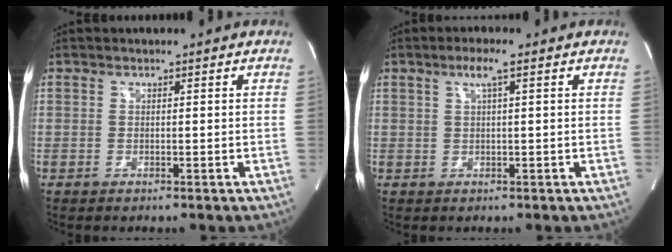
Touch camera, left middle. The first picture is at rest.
{"total": 2.7, "force": [1.3, -0.1, 2.4], "torque": [-0.051, 0.006, 0.024]}